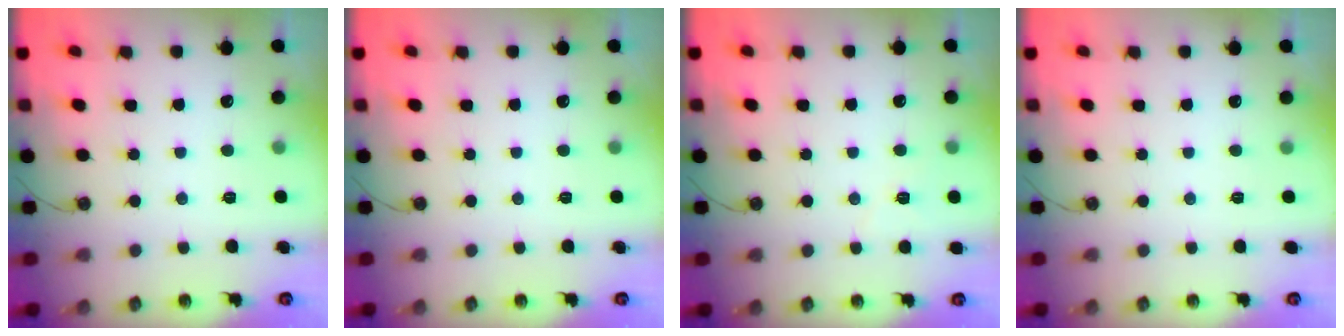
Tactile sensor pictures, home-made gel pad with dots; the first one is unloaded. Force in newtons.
{"total": 0.0}
{"total": 5.0, "press": 4.3, "slide": 2.6}
{"total": 1.3, "press": 0.5, "slide": 1.2}